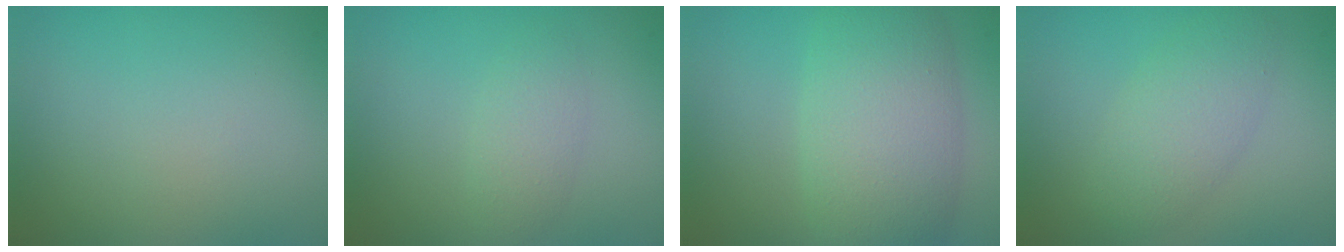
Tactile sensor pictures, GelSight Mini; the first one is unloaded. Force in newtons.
{"total": 1.8, "press": 1.8, "slide": 0.1}
{"total": 7.5, "press": 7.5, "slide": 0.2}
{"total": 3.5, "press": 3.5, "slide": 0.2}